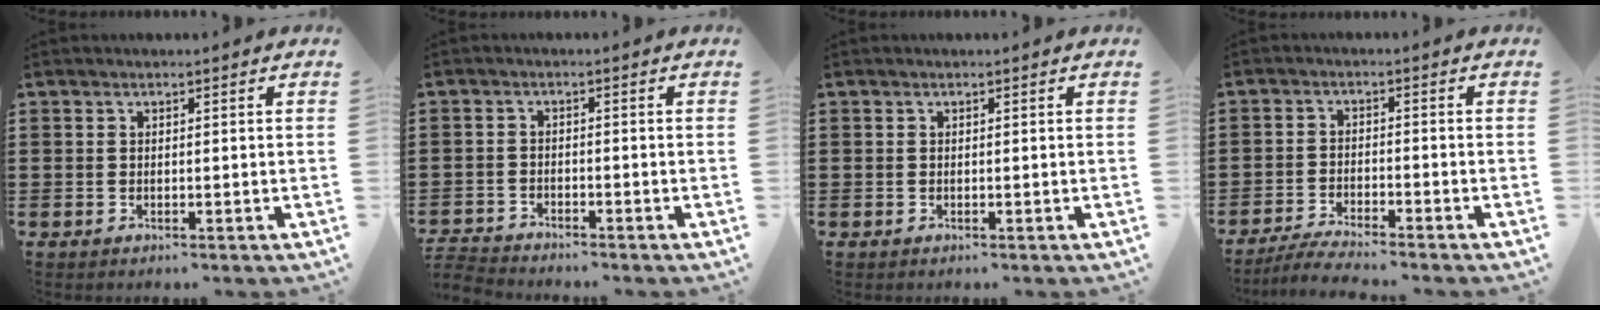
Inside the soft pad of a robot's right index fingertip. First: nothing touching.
{"total": 2.7, "force": [-2.7, 0.0, 0.0], "torque": [-0.013, -0.006, -0.060]}
{"total": 0.0}
{"total": 3.6, "force": [-3.5, -0.3, 0.9], "torque": [-0.023, -0.005, -0.071]}